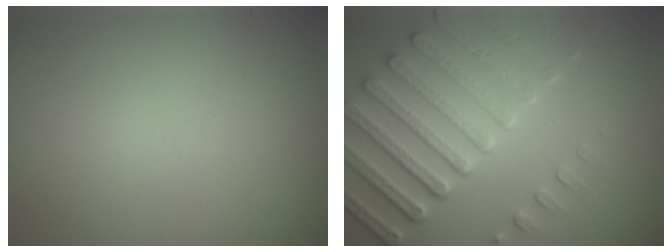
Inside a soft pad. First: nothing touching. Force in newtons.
{"total": 7.6, "press": 5.7, "slide": 5.1}